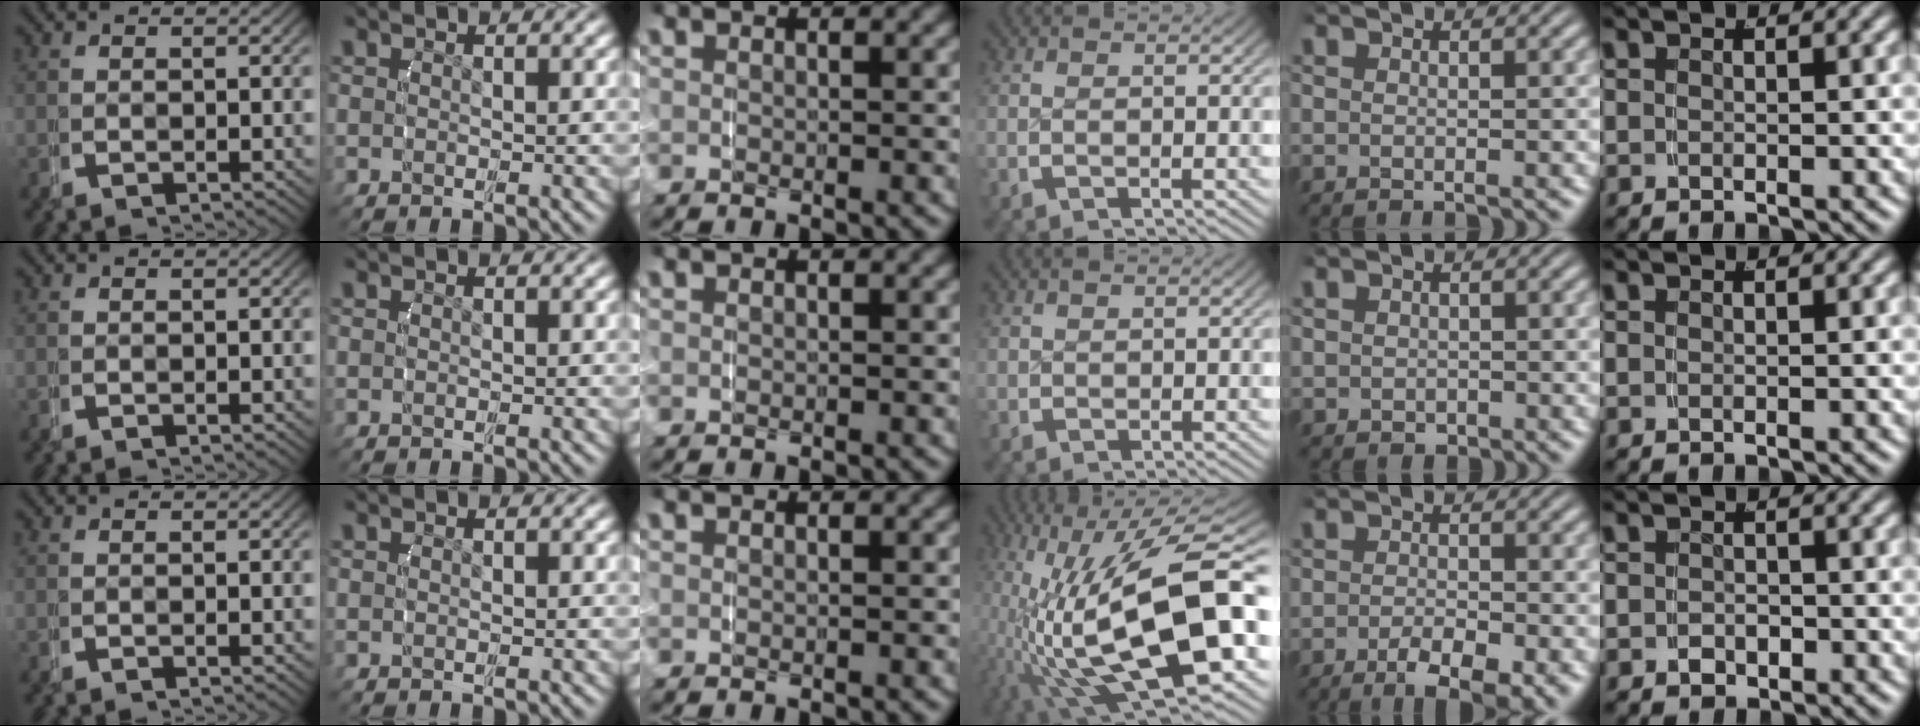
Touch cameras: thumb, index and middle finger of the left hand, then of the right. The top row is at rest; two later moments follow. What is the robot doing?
{"motion": "grasp_and_lifting", "object": "router"}